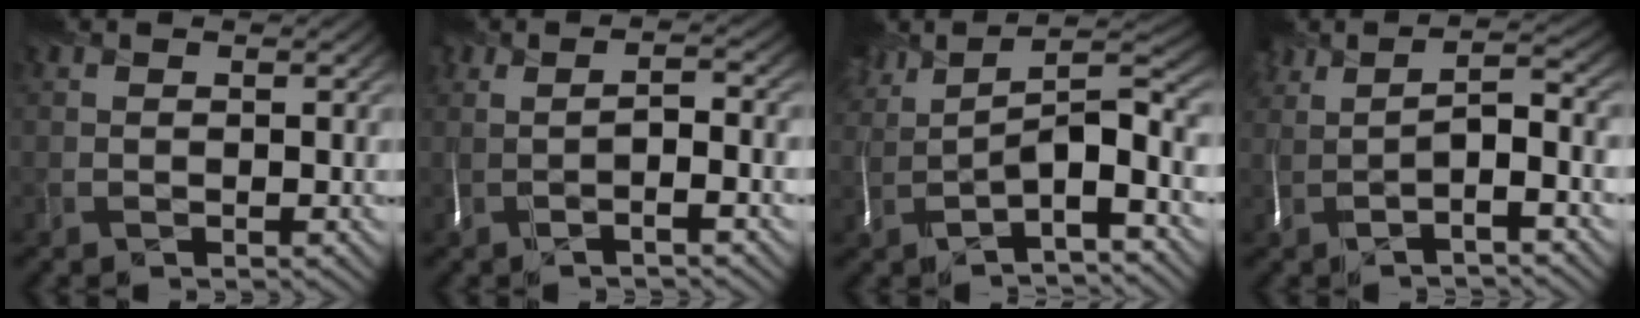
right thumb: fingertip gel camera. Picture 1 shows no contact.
{"total": 2.3, "force": [-1.3, 0.5, 1.8], "torque": [-0.037, -0.003, -0.031]}
{"total": 8.1, "force": [-1.3, 2.7, 7.5], "torque": [-0.135, 0.007, -0.030]}
{"total": 4.3, "force": [-1.3, 1.2, 3.9], "torque": [-0.072, 0.000, -0.032]}